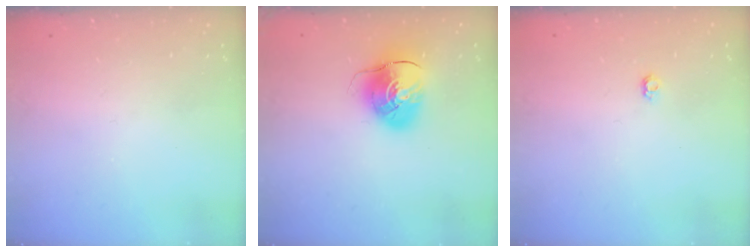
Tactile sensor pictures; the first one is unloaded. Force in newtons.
{"total": 10.2, "press": 10.1, "slide": 1.3}
{"total": 3.9, "press": 3.8, "slide": 0.5}